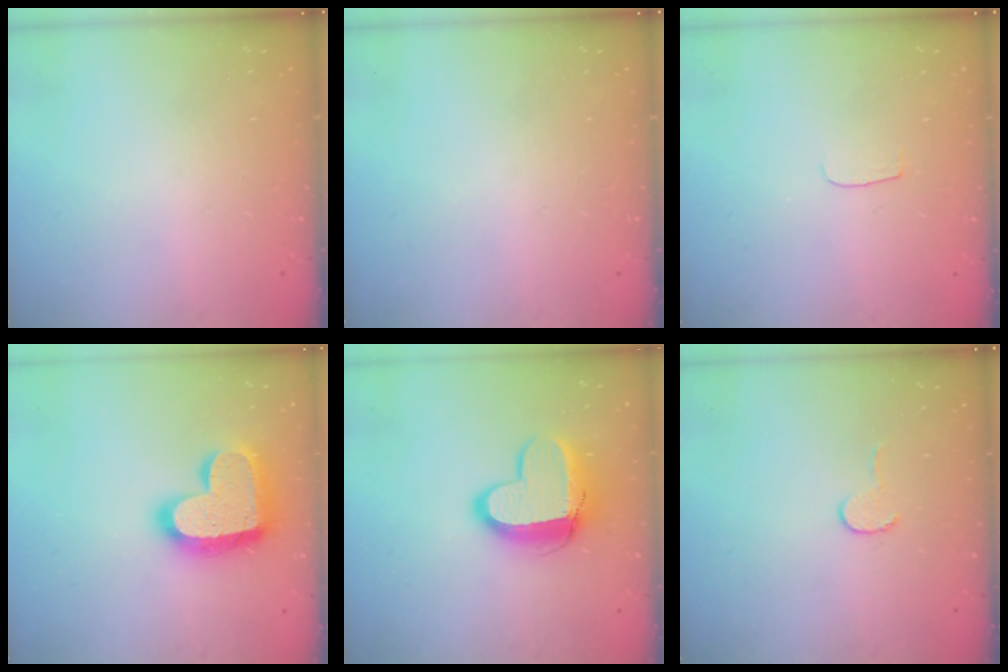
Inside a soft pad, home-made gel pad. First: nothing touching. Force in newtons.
{"total": 0.0}
{"total": 3.5, "press": 3.4, "slide": 0.4}
{"total": 20.5, "press": 20.4, "slide": 1.5}
{"total": 12.5, "press": 12.5, "slide": 1.0}
{"total": 3.9, "press": 3.9, "slide": 0.3}